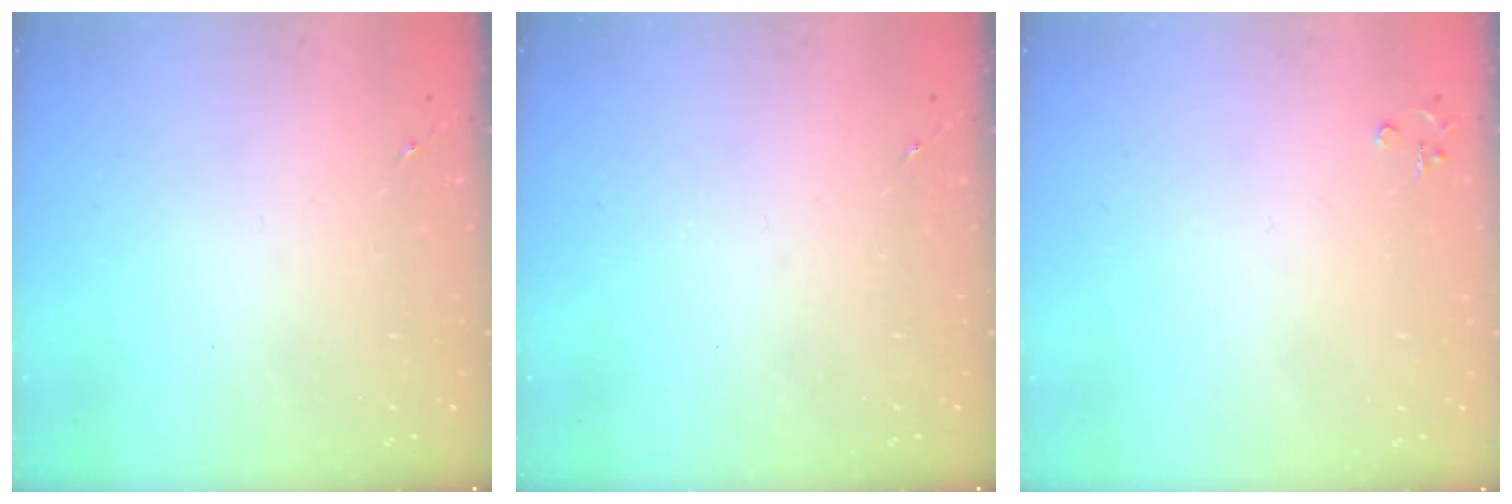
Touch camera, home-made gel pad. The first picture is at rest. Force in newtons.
{"total": 0.0}
{"total": 3.3, "press": 3.3, "slide": 0.3}